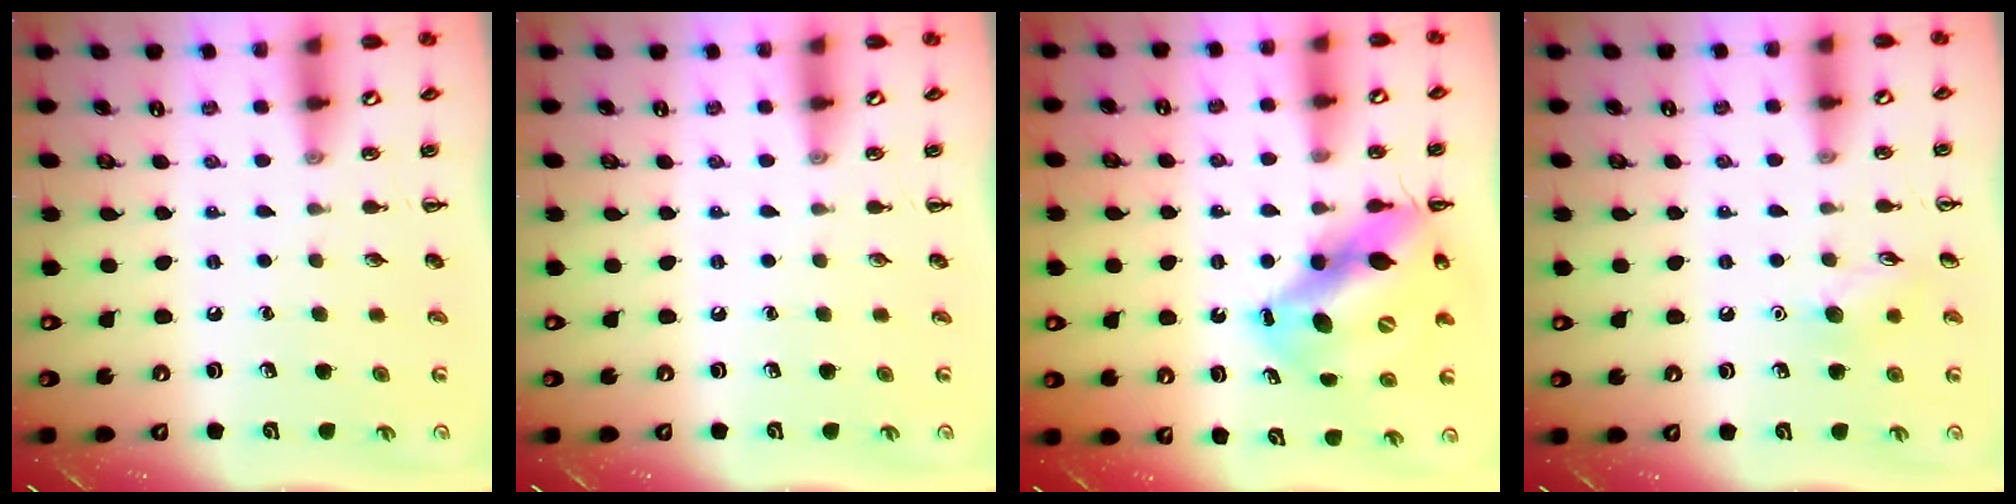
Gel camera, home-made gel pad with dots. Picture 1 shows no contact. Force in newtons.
{"total": 0.0}
{"total": 14.1, "press": 13.6, "slide": 3.6}
{"total": 7.0, "press": 6.8, "slide": 1.4}